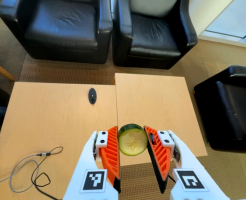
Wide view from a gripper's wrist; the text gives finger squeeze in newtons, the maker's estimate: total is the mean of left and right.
{"total": 10.3, "left": 10.0, "right": 10.5}